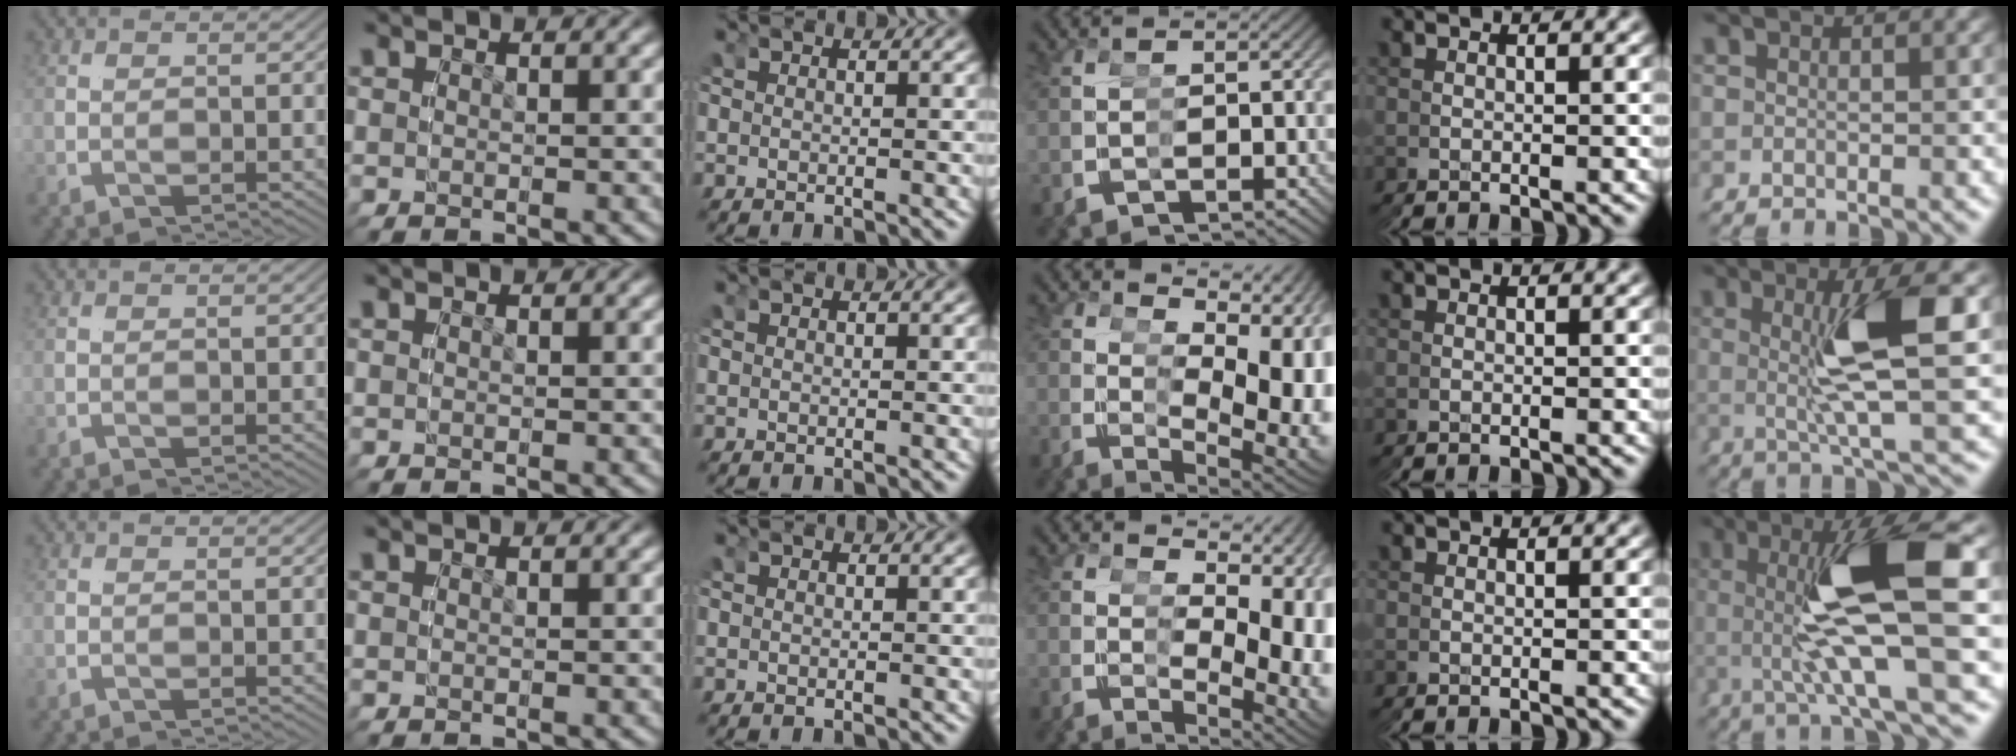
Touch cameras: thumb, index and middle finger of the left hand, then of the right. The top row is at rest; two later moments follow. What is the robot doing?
{"motion": "grasp_and_lifting", "object": "legos"}